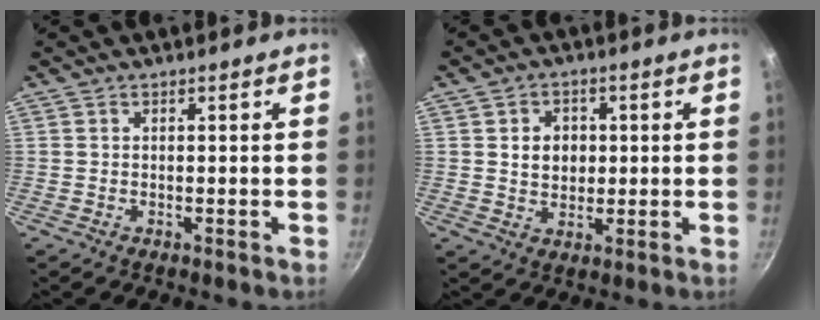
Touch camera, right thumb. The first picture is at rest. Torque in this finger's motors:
{"motor_torque": [-0.10, 0.20, 0.04, 0.02, 0.02]}